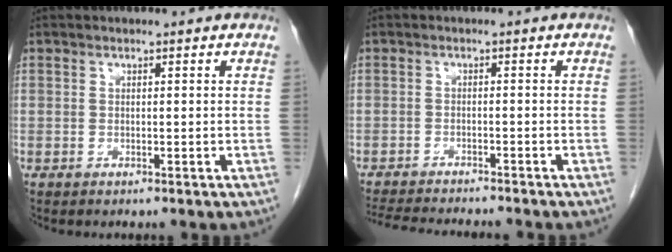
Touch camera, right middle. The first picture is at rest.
{"total": 10.5, "force": [-9.7, 0.9, 4.1], "torque": [-0.059, -0.013, -0.141]}